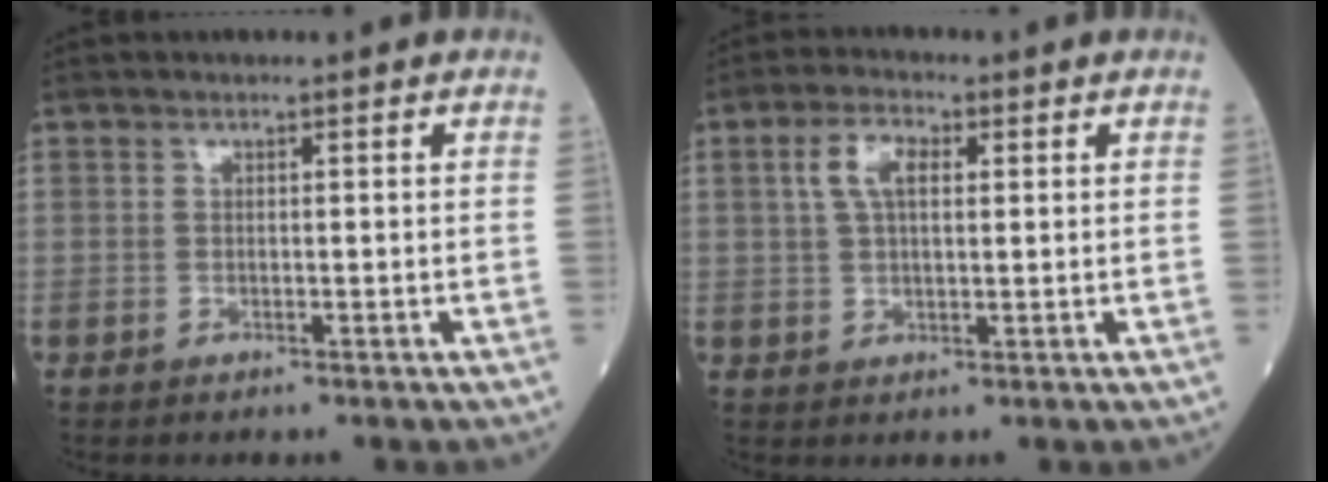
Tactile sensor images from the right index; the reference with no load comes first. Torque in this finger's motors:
{"motor_torque": [0.35, 0.24, 0.11, 0.02]}